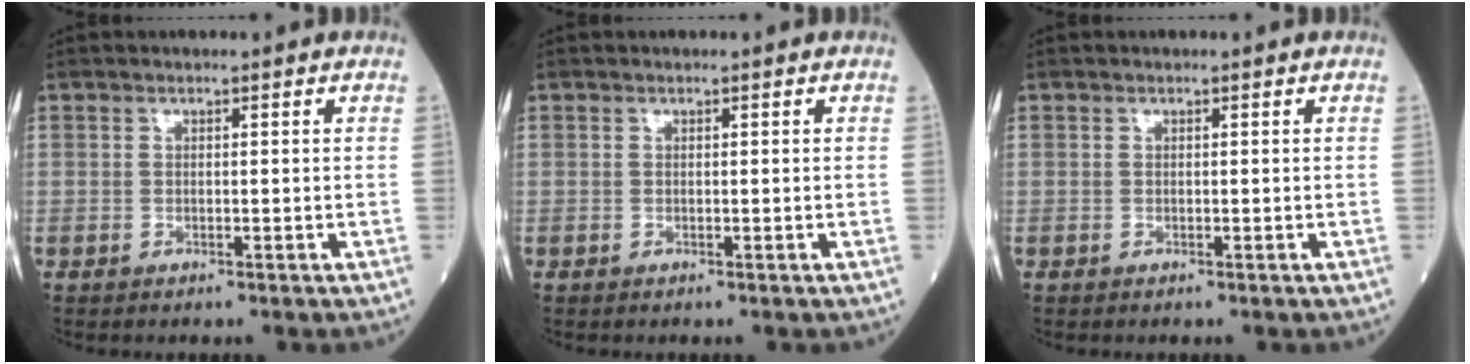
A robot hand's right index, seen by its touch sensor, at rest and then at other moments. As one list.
[{"total": 0.0}, {"total": 0.0}]